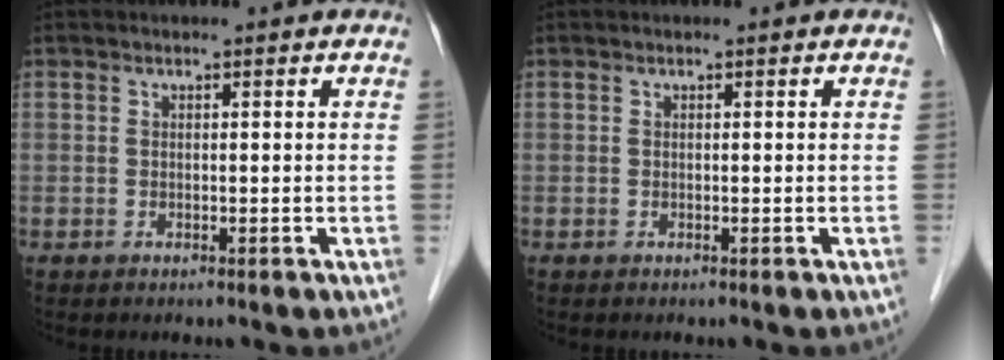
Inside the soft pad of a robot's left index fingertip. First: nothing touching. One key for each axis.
{"total": 0.0}